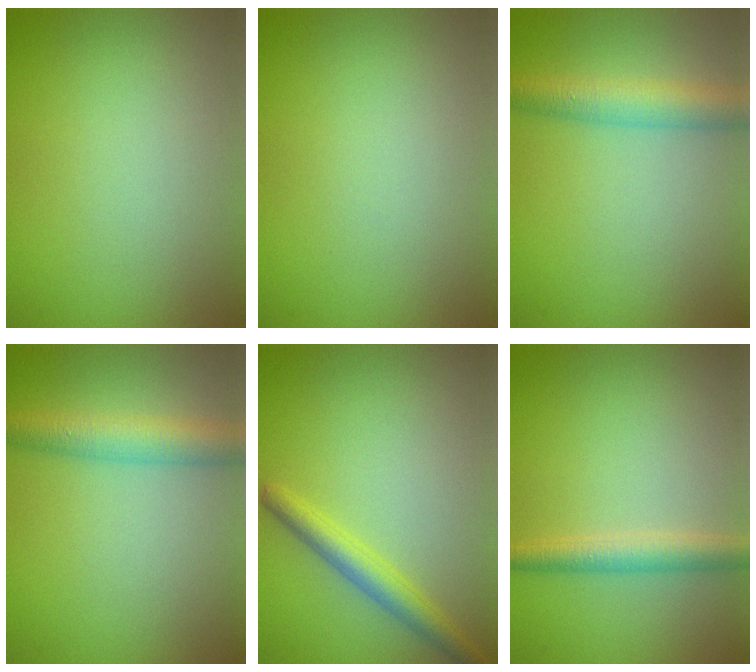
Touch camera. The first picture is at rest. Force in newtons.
{"total": 0.0}
{"total": 4.4, "press": 4.4, "slide": 0.1}
{"total": 4.4, "press": 4.4, "slide": 0.1}
{"total": 2.8, "press": 2.8, "slide": 0.1}
{"total": 2.8, "press": 2.8, "slide": 0.0}